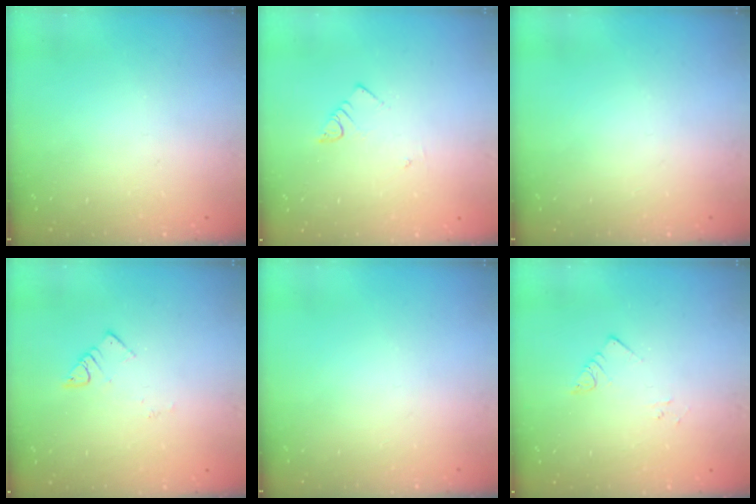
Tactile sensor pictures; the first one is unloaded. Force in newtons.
{"total": 3.2, "press": 3.2, "slide": 0.3}
{"total": 0.0}
{"total": 3.6, "press": 3.6, "slide": 0.3}
{"total": 0.0}
{"total": 3.3, "press": 3.3, "slide": 0.2}